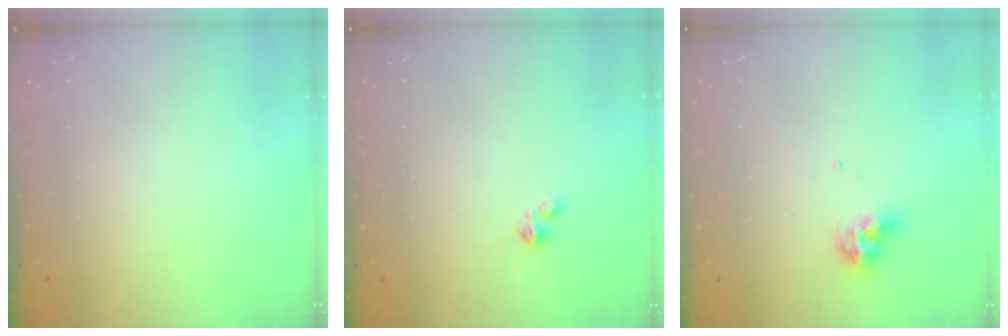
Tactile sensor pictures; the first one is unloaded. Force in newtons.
{"total": 1.4, "press": 1.4, "slide": 0.2}
{"total": 7.8, "press": 7.7, "slide": 1.1}